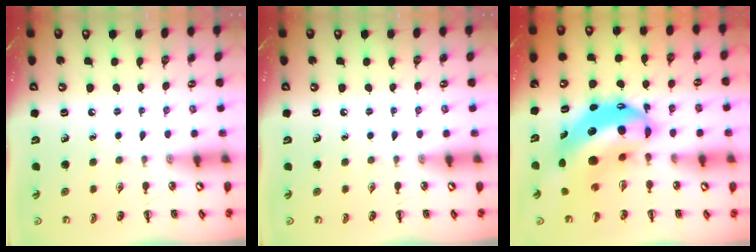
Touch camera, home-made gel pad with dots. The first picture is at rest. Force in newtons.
{"total": 0.0}
{"total": 14.5, "press": 14.1, "slide": 3.4}